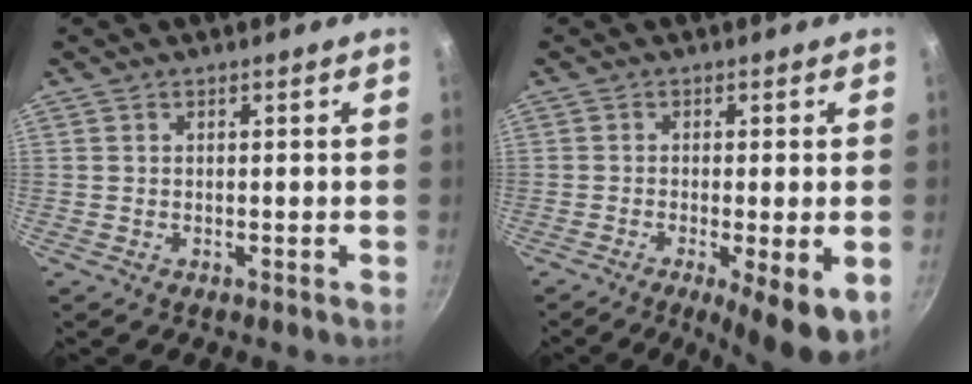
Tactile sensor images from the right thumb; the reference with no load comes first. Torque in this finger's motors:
{"motor_torque": [0.03, 0.52, 0.05, -0.05, 0.10]}